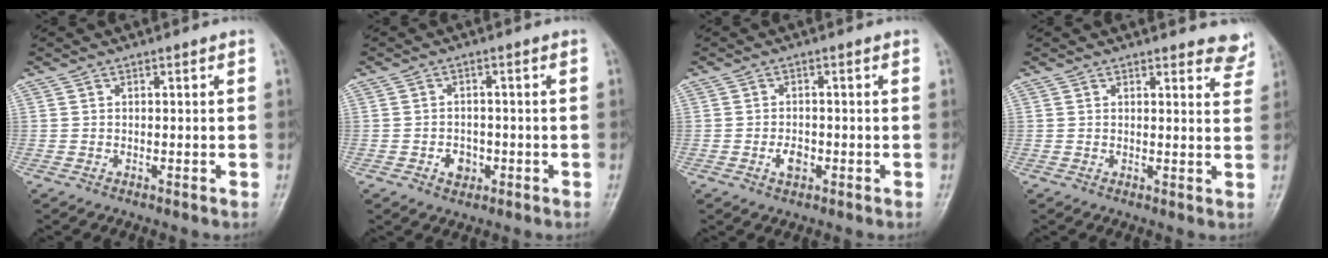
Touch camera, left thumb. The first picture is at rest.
{"total": 3.3, "force": [-1.2, 2.6, 1.6], "torque": [-0.011, 0.007, -0.015]}
{"total": 2.8, "force": [-0.9, 1.8, 1.9], "torque": [-0.029, 0.003, -0.015]}
{"total": 5.6, "force": [5.2, 1.5, 1.4], "torque": [0.012, -0.031, 0.039]}